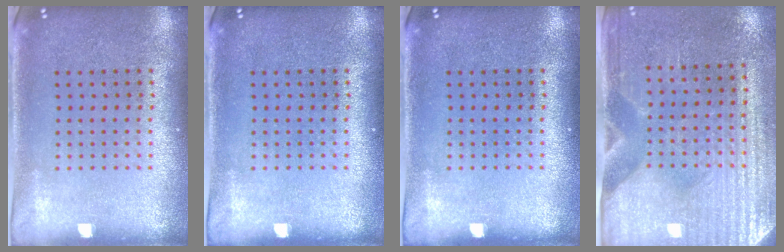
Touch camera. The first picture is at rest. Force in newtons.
{"total": 0.0}
{"total": 0.0}
{"total": 3.1, "press": 2.8, "slide": 1.4}